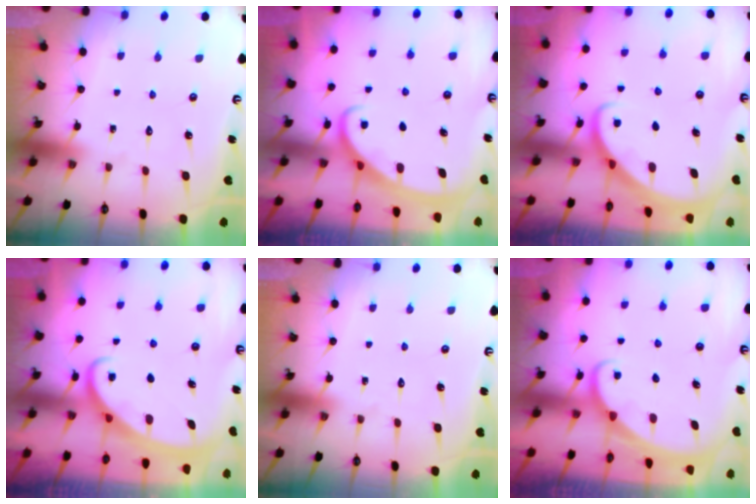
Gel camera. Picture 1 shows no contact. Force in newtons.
{"total": 2.7, "press": 2.6, "slide": 0.3}
{"total": 2.8, "press": 2.8, "slide": 0.3}
{"total": 2.5, "press": 2.5, "slide": 0.4}
{"total": 0.0}
{"total": 1.8, "press": 1.8, "slide": 0.1}